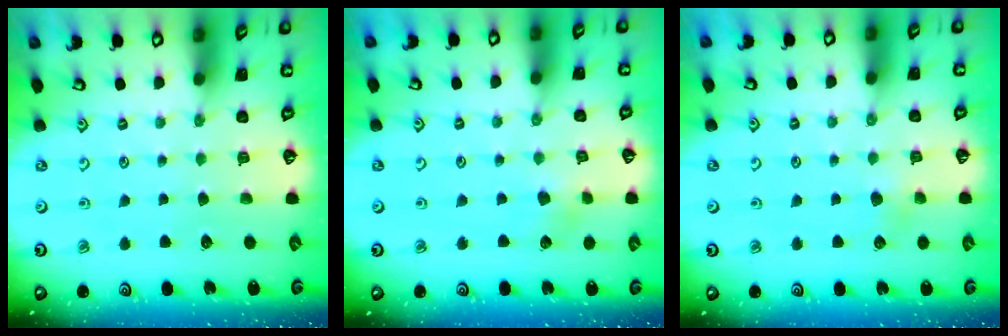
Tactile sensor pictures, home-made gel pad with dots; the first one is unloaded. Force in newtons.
{"total": 3.9, "press": 3.9, "slide": 0.4}
{"total": 2.6, "press": 2.6, "slide": 0.5}